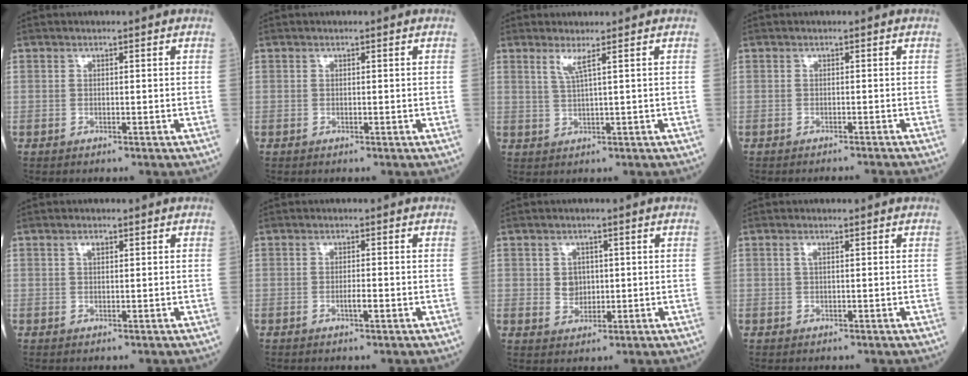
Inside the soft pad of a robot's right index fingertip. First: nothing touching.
{"total": 0.0}
{"total": 2.3, "force": [1.3, -0.6, 1.9], "torque": [-0.042, -0.007, 0.028]}
{"total": 3.8, "force": [-3.7, -0.7, 0.8], "torque": [-0.007, -0.011, -0.042]}
{"total": 1.1, "force": [0.5, 0.5, 0.8], "torque": [-0.016, 0.001, 0.008]}
{"total": 1.6, "force": [-0.6, 0.2, 1.5], "torque": [-0.028, 0.000, -0.009]}
{"total": 3.0, "force": [0.4, 2.5, 1.5], "torque": [-0.023, 0.002, 0.011]}
{"total": 0.9, "force": [0.3, 0.2, 0.8], "torque": [-0.021, 0.002, 0.004]}